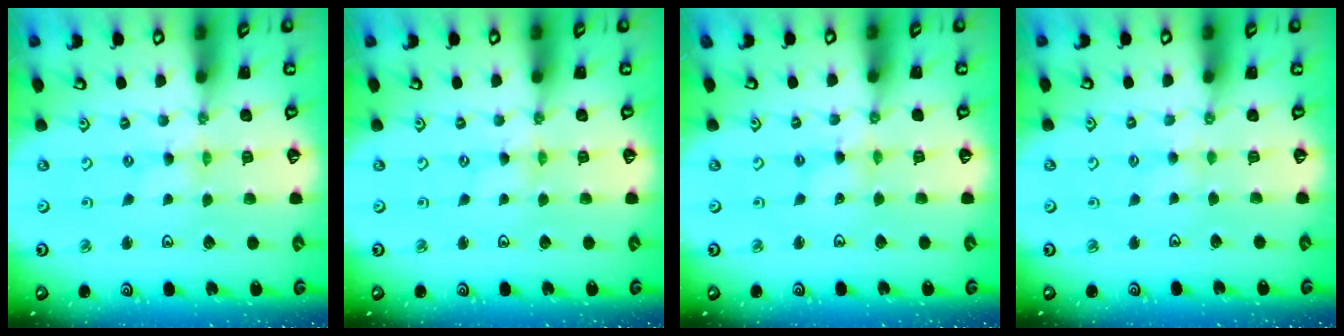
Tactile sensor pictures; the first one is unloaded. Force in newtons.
{"total": 0.0}
{"total": 2.6, "press": 2.6, "slide": 0.2}
{"total": 2.3, "press": 2.3, "slide": 0.3}